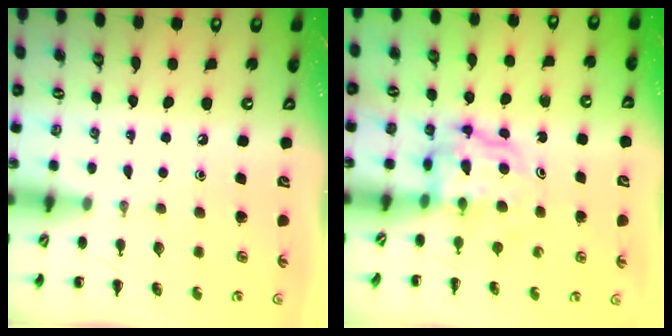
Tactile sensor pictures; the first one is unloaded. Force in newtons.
{"total": 4.0, "press": 4.0, "slide": 0.4}